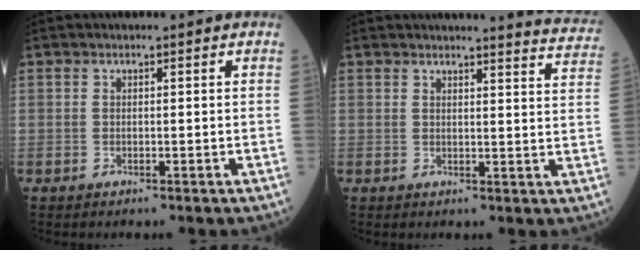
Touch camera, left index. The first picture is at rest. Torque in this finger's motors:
{"motor_torque": [0.00, -0.01, -0.01, 0.01]}